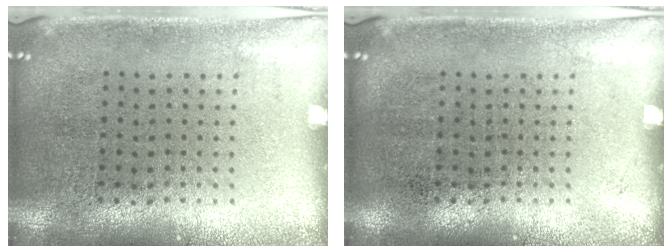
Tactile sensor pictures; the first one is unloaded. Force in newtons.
{"total": 0.0}